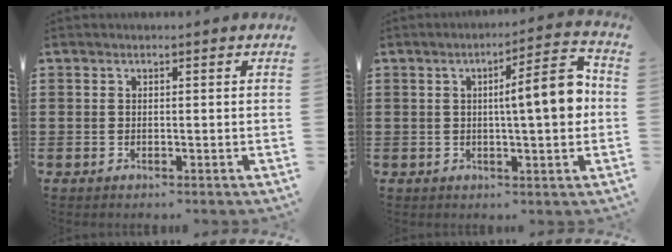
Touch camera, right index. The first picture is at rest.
{"total": 8.6, "force": [0.8, 1.3, 8.5], "torque": [-0.122, -0.010, 0.002]}